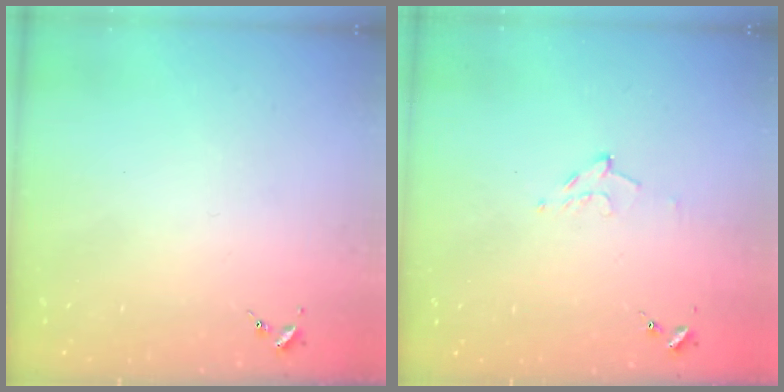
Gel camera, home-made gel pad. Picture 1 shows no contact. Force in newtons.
{"total": 6.5, "press": 6.4, "slide": 0.8}